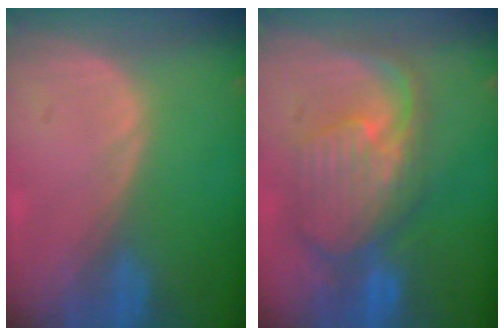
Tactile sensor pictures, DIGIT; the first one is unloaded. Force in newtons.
{"total": 10.5, "press": 9.4, "slide": 4.7}